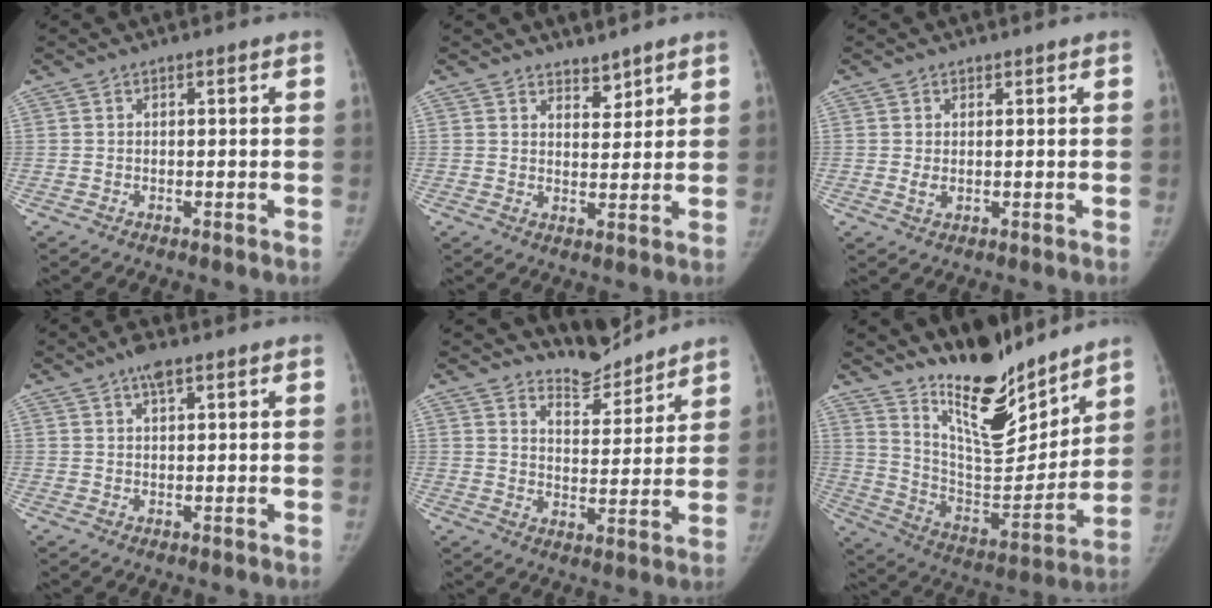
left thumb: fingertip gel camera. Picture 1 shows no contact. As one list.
[{"total": 3.4, "force": [3.0, 1.4, 0.6], "torque": [0.012, -0.027, 0.048]}, {"total": 1.1, "force": [0.4, 0.8, 0.7], "torque": [-0.009, -0.008, 0.010]}, {"total": 3.0, "force": [2.0, 1.0, 2.1], "torque": [-0.032, -0.001, 0.030]}, {"total": 7.8, "force": [7.6, 1.7, 0.2], "torque": [0.022, -0.068, 0.129]}, {"total": 18.9, "force": [15.3, 5.9, 9.4], "torque": [-0.101, -0.122, 0.262]}]